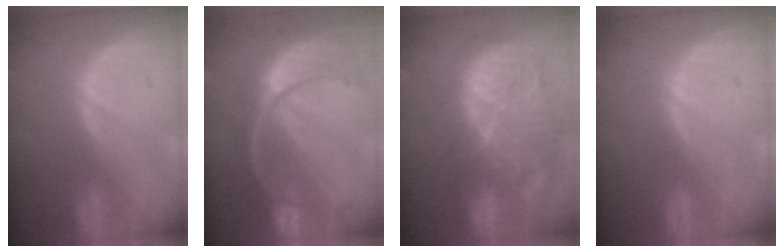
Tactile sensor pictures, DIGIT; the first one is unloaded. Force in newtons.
{"total": 11.2, "press": 9.4, "slide": 6.1}
{"total": 14.5, "press": 12.5, "slide": 7.3}
{"total": 0.0}